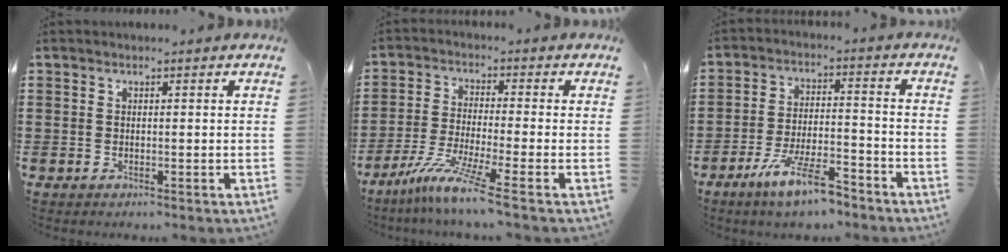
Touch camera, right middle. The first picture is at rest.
{"total": 7.3, "force": [-5.3, -0.8, 4.9], "torque": [-0.109, -0.025, -0.104]}
{"total": 8.4, "force": [-6.2, 1.3, 5.6], "torque": [-0.121, -0.005, -0.117]}